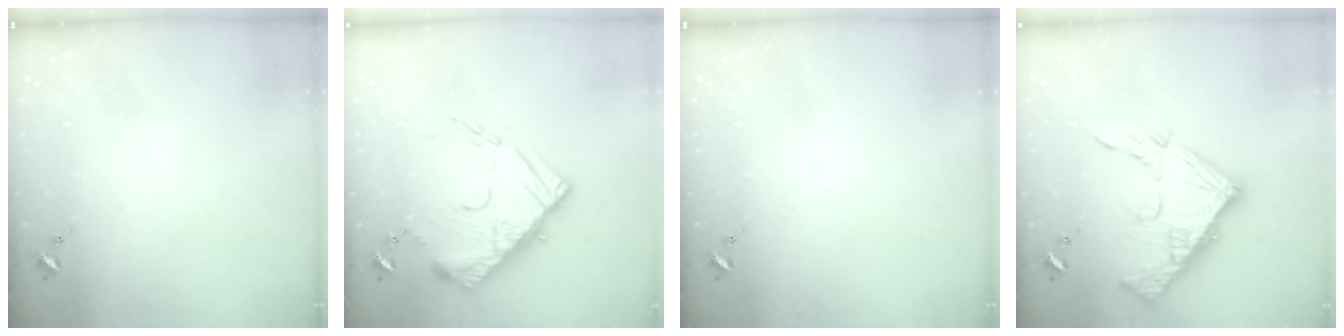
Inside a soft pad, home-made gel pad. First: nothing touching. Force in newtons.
{"total": 14.8, "press": 14.7, "slide": 1.4}
{"total": 0.0}
{"total": 16.7, "press": 16.6, "slide": 1.8}